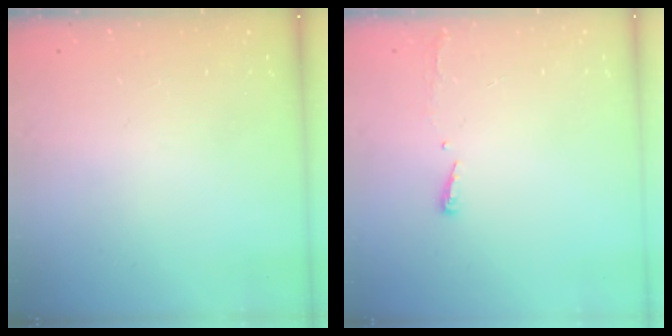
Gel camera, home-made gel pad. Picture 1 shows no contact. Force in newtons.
{"total": 3.2, "press": 3.2, "slide": 0.6}